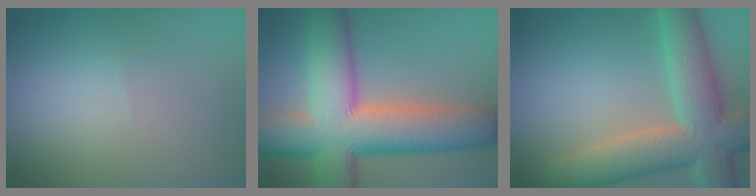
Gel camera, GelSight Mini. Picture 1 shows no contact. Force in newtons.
{"total": 13.6, "press": 13.5, "slide": 0.6}
{"total": 10.2, "press": 10.1, "slide": 0.9}